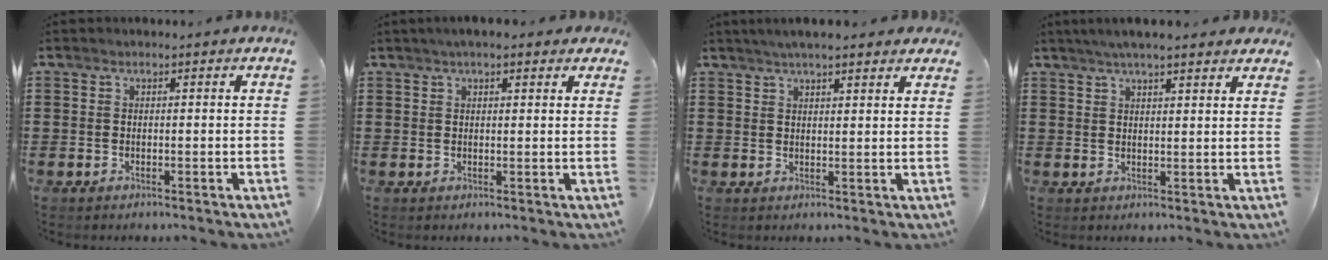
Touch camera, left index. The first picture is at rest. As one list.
[{"total": 2.4, "force": [1.8, 0.6, 1.5], "torque": [-0.033, 0.008, 0.031]}, {"total": 3.7, "force": [3.2, 0.6, 1.7], "torque": [-0.042, 0.003, 0.059]}, {"total": 4.1, "force": [3.5, 0.6, 2.0], "torque": [-0.047, 0.001, 0.063]}]